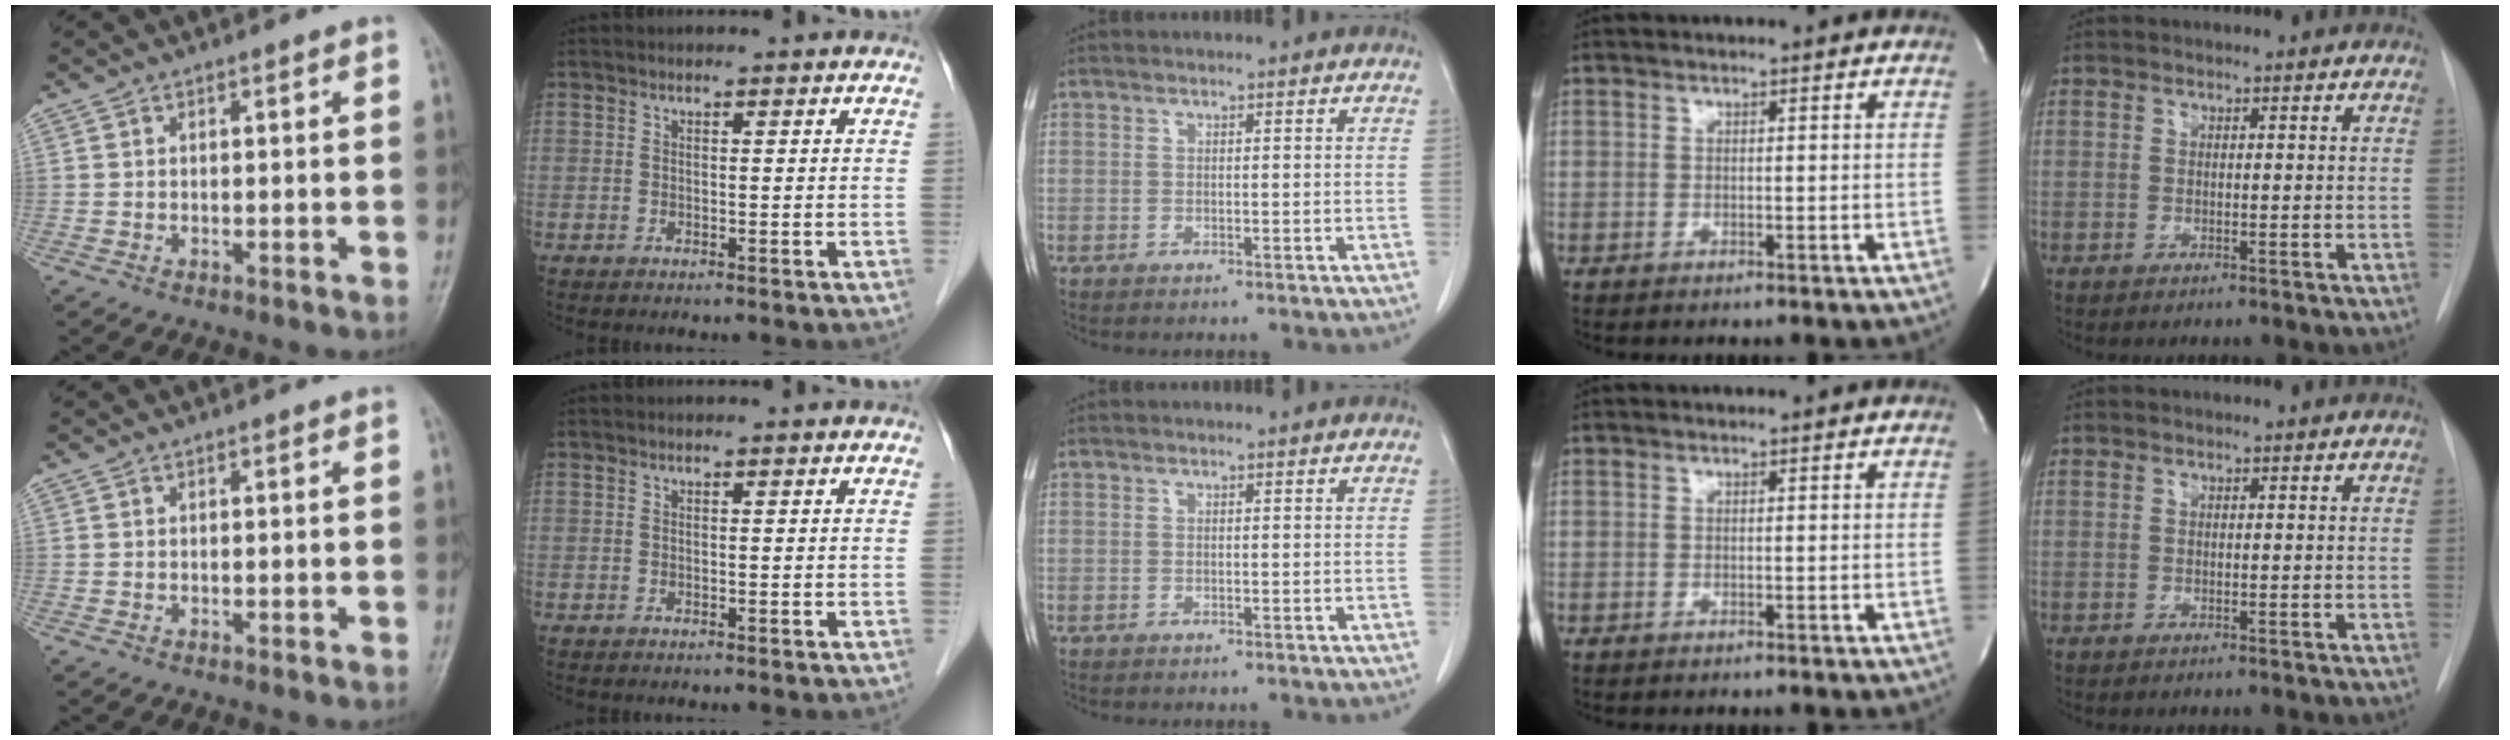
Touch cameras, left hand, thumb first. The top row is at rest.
{}